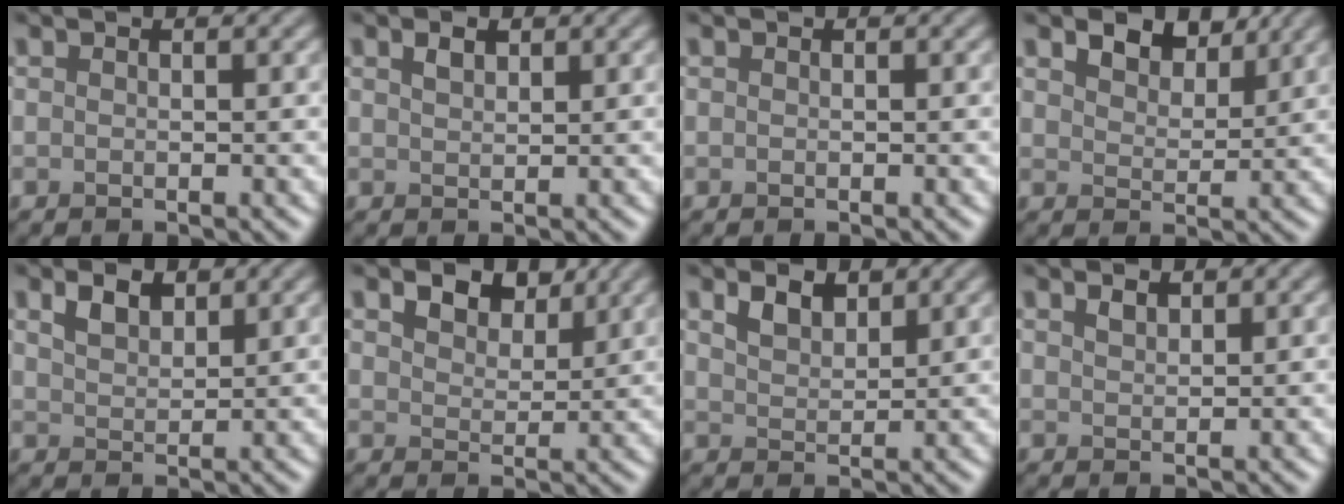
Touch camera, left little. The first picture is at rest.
{"total": 1.3, "force": [0.9, 0.7, 0.8], "torque": [-0.017, 0.003, 0.018]}
{"total": 0.0}
{"total": 3.9, "force": [2.9, 2.0, 1.7], "torque": [-0.033, -0.008, 0.049]}
{"total": 2.3, "force": [1.5, 1.2, 1.2], "torque": [-0.029, 0.002, 0.033]}
{"total": 4.2, "force": [2.9, 2.3, 2.0], "torque": [-0.036, -0.004, 0.044]}
{"total": 2.3, "force": [1.6, 1.2, 1.2], "torque": [-0.029, 0.001, 0.034]}
{"total": 1.1, "force": [0.8, 0.5, 0.5], "torque": [-0.011, 0.001, 0.018]}